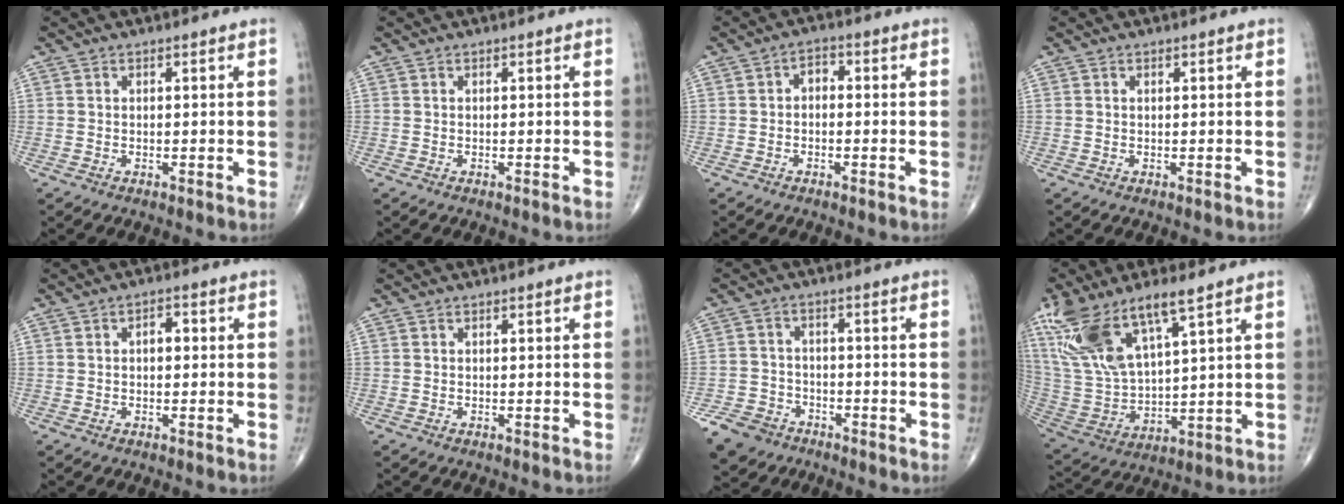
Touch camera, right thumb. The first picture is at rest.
{"total": 0.0}
{"total": 2.7, "force": [-0.3, 1.9, 1.9], "torque": [-0.016, 0.014, -0.017]}
{"total": 0.0}
{"total": 2.6, "force": [0.2, 1.6, 2.1], "torque": [-0.025, 0.012, 0.000]}
{"total": 0.0}
{"total": 8.1, "force": [-5.1, 5.8, 2.3], "torque": [-0.045, 0.019, -0.094]}
{"total": 17.3, "force": [10.1, 5.8, 12.8], "torque": [-0.268, -0.032, 0.215]}